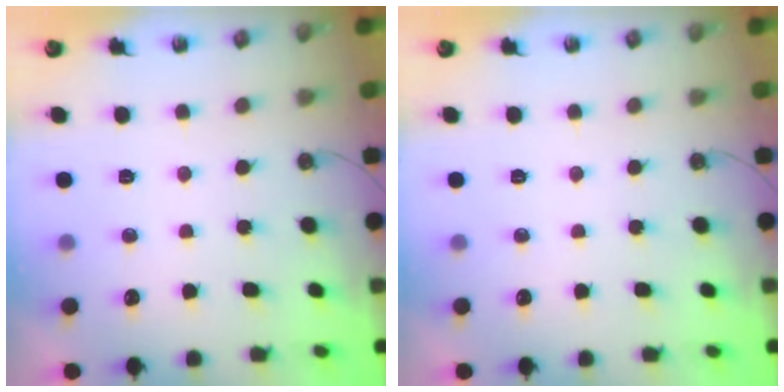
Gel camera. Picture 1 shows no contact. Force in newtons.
{"total": 0.0}